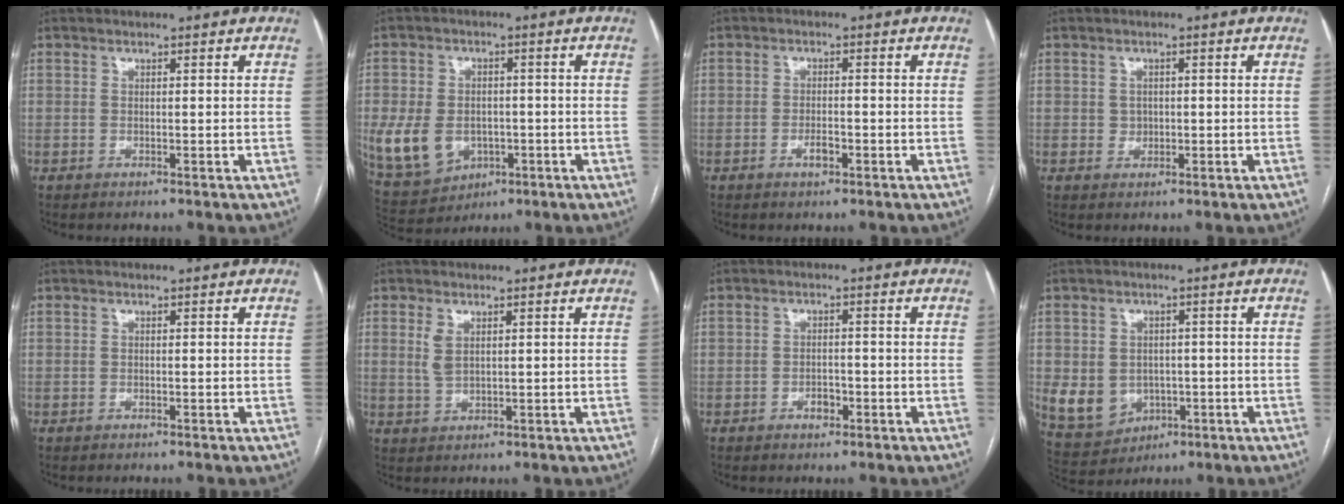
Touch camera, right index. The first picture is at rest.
{"total": 11.0, "force": [-2.4, 8.5, 6.5], "torque": [-0.140, 0.011, -0.022]}
{"total": 2.3, "force": [-1.1, 1.0, 1.8], "torque": [-0.031, 0.003, -0.016]}
{"total": 1.7, "force": [0.1, 1.6, 0.6], "torque": [-0.007, 0.002, 0.006]}
{"total": 0.0}
{"total": 2.8, "force": [1.1, 1.3, 2.2], "torque": [-0.050, 0.001, 0.028]}
{"total": 2.3, "force": [-1.1, 1.5, 1.4], "torque": [-0.018, 0.005, -0.014]}
{"total": 7.2, "force": [-1.1, 6.4, 3.3], "torque": [-0.066, 0.017, 0.003]}